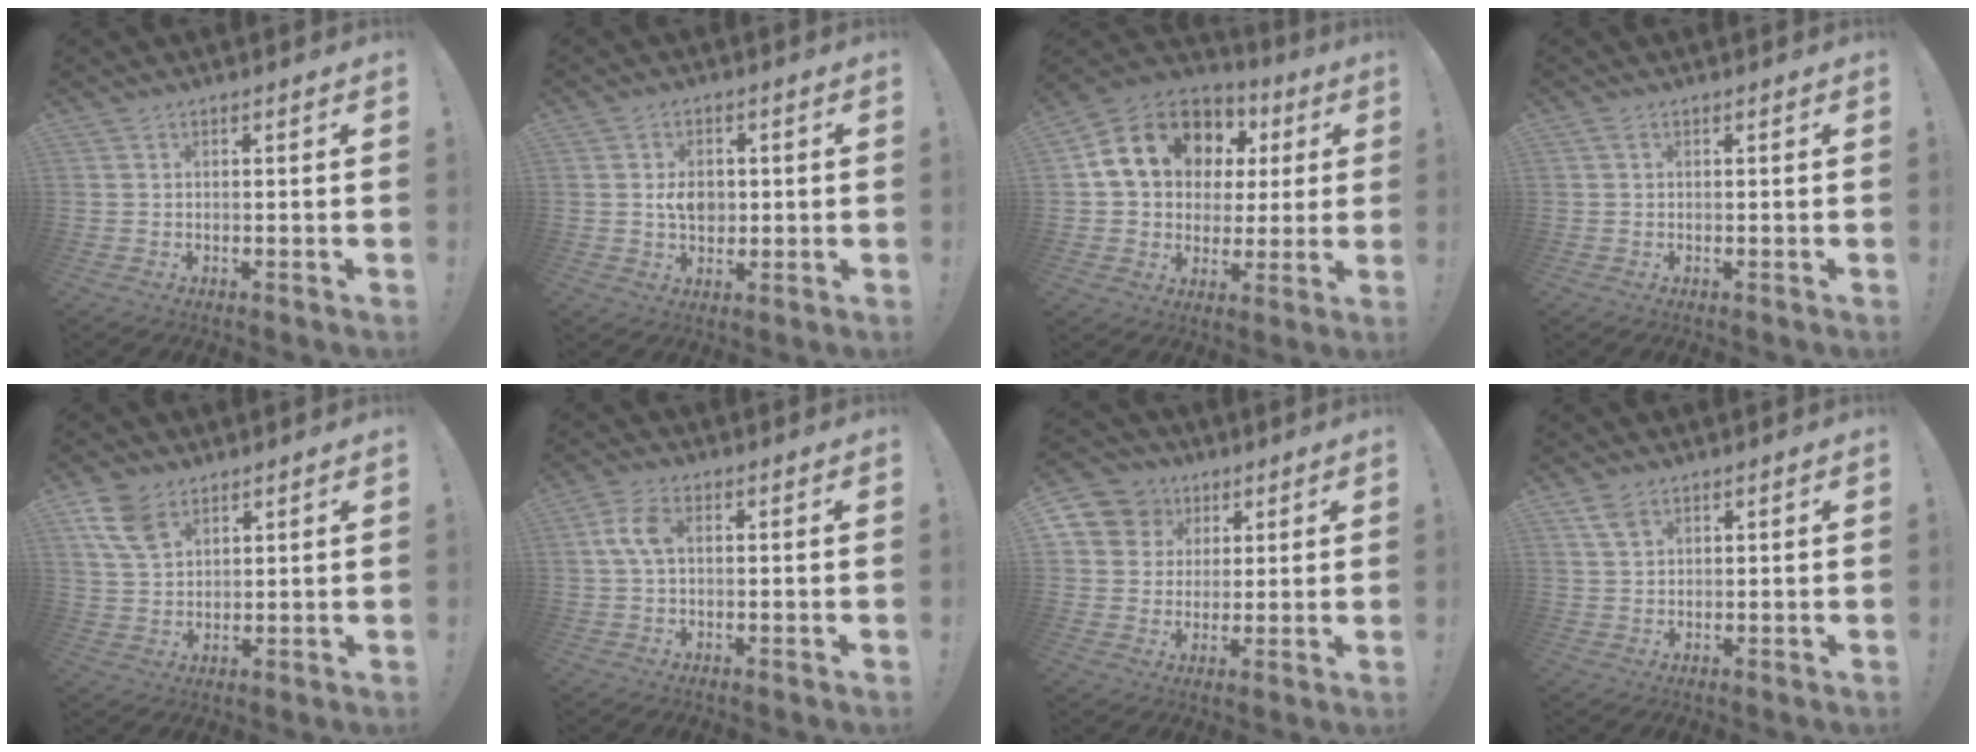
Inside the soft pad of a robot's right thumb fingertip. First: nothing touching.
{"total": 6.0, "force": [-0.2, 4.4, 4.1], "torque": [-0.048, 0.003, -0.003]}
{"total": 17.1, "force": [7.0, 13.0, 8.5], "torque": [-0.135, -0.025, 0.148]}
{"total": 0.9, "force": [0.2, 0.4, 0.7], "torque": [-0.014, 0.003, 0.003]}
{"total": 9.3, "force": [5.6, 5.6, 4.9], "torque": [-0.098, -0.017, 0.111]}
{"total": 6.2, "force": [0.9, 3.6, 5.0], "torque": [-0.099, 0.006, 0.015]}
{"total": 9.9, "force": [3.8, 8.8, 2.4], "torque": [-0.036, -0.020, 0.081]}
{"total": 3.7, "force": [2.3, 1.9, 2.2], "torque": [-0.030, -0.010, 0.041]}